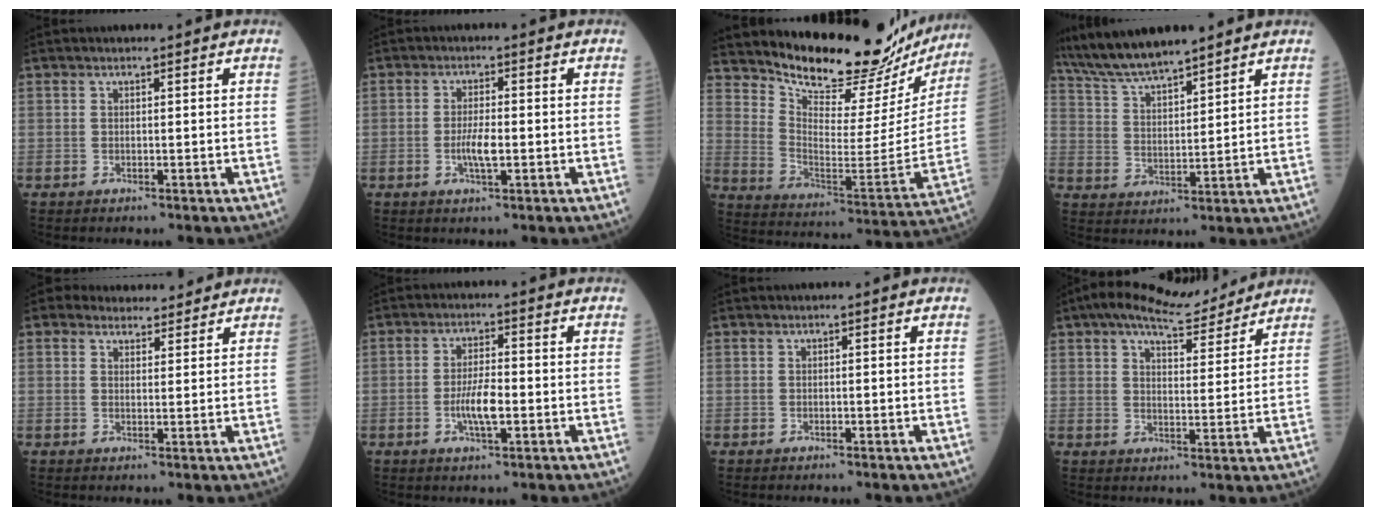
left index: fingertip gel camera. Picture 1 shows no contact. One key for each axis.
{"total": 3.6, "fx": -1.0, "fy": 0.7, "fz": 3.4, "tx": -0.068, "ty": -0.005, "tz": -0.019}
{"total": 22.4, "fx": 21.1, "fy": 4.7, "fz": 6.0, "tx": -0.096, "ty": -0.095, "tz": 0.282}
{"total": 10.3, "fx": 9.1, "fy": 0.9, "fz": 4.6, "tx": -0.093, "ty": 0.017, "tz": 0.175}
{"total": 5.5, "fx": 4.9, "fy": 2.4, "fz": 0.6, "tx": 0.002, "ty": 0.009, "tz": 0.061}
{"total": 5.1, "fx": -1.5, "fy": 1.1, "fz": 4.7, "tx": -0.092, "ty": -0.004, "tz": -0.028}
{"total": 0.0}
{"total": 11.1, "fx": 9.6, "fy": 2.8, "fz": 4.7, "tx": -0.074, "ty": 0.017, "tz": 0.137}